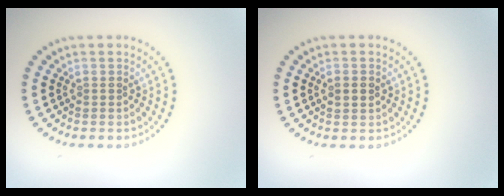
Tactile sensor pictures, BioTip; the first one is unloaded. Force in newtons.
{"total": 1.2, "press": 1.2, "slide": 0.0}